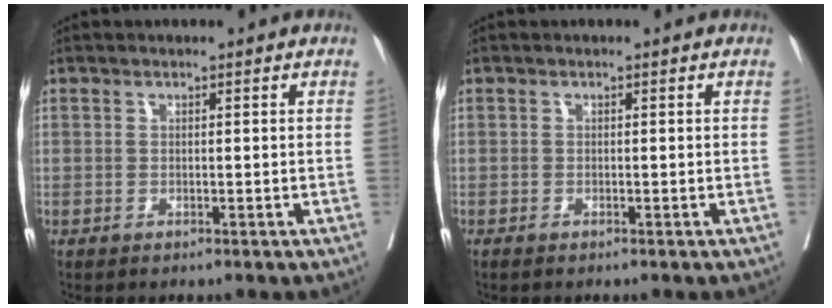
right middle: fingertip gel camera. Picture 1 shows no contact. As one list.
[{"total": 0.7, "force": [-0.6, 0.1, 0.4], "torque": [-0.010, -0.003, -0.011]}]